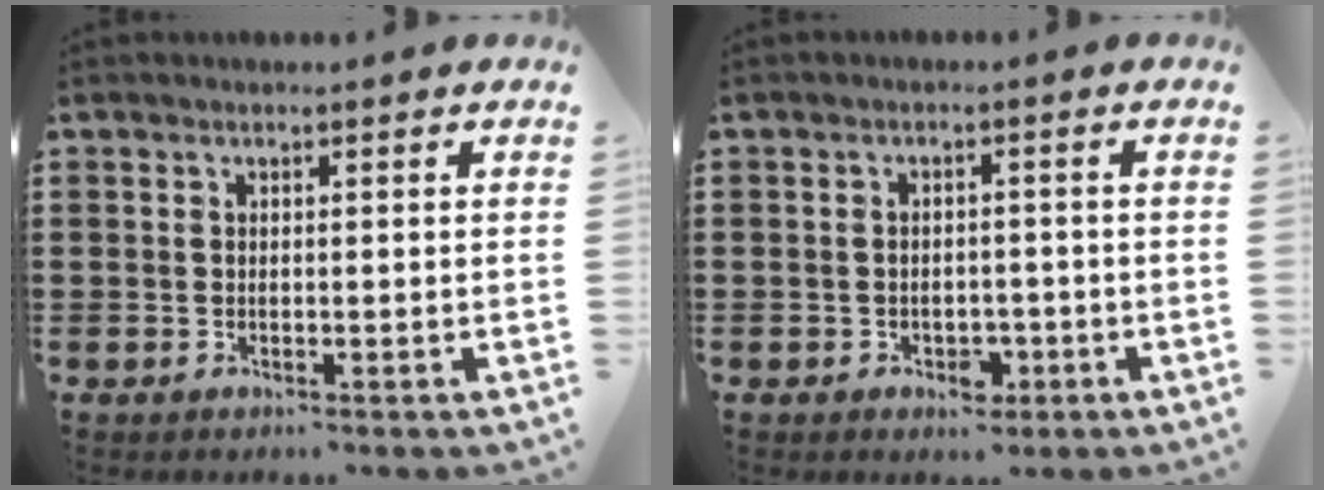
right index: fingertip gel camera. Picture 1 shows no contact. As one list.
[{"total": 2.4, "force": [-1.3, 1.8, 0.9], "torque": [-0.020, 0.004, -0.028]}]